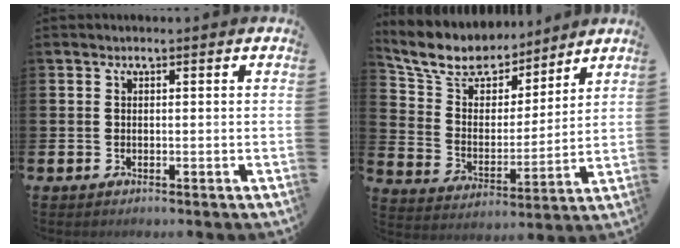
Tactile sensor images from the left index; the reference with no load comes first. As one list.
[{"total": 9.4, "force": [8.3, 3.9, 1.9], "torque": [-0.084, -0.053, 0.150]}]